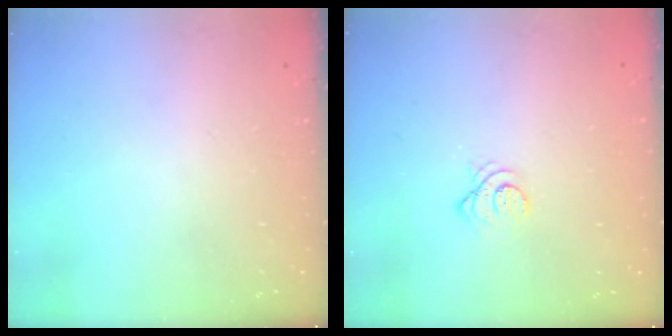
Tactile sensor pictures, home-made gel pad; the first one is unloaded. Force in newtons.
{"total": 3.1, "press": 3.1, "slide": 0.1}